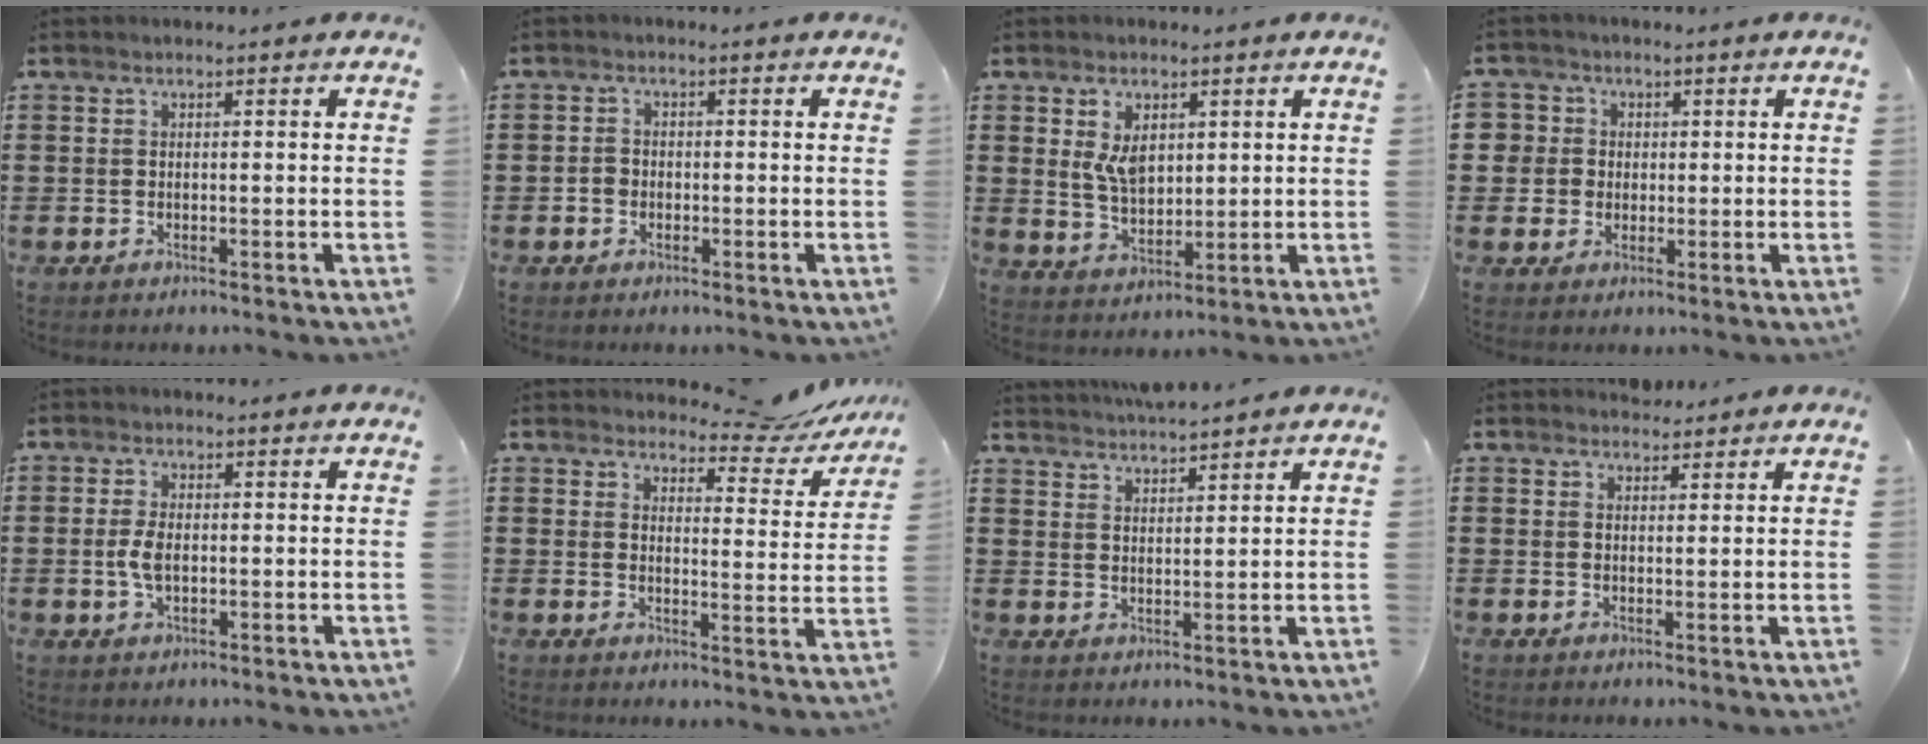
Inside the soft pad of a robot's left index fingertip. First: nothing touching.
{"total": 1.4, "force": [-0.5, 1.2, 0.5], "torque": [-0.014, 0.003, -0.012]}
{"total": 5.0, "force": [2.0, 2.9, 3.6], "torque": [-0.070, 0.005, 0.034]}
{"total": 4.1, "force": [0.4, 4.1, -0.1], "torque": [-0.022, 0.012, 0.005]}
{"total": 3.5, "force": [-0.1, 1.9, 3.0], "torque": [-0.075, 0.000, -0.008]}
{"total": 5.3, "force": [4.9, 0.9, 1.8], "torque": [-0.041, -0.027, 0.082]}
{"total": 3.2, "force": [3.1, -0.5, -0.3], "torque": [-0.005, -0.014, 0.059]}
{"total": 1.8, "force": [1.7, 0.4, 0.0], "torque": [-0.005, 0.001, 0.034]}